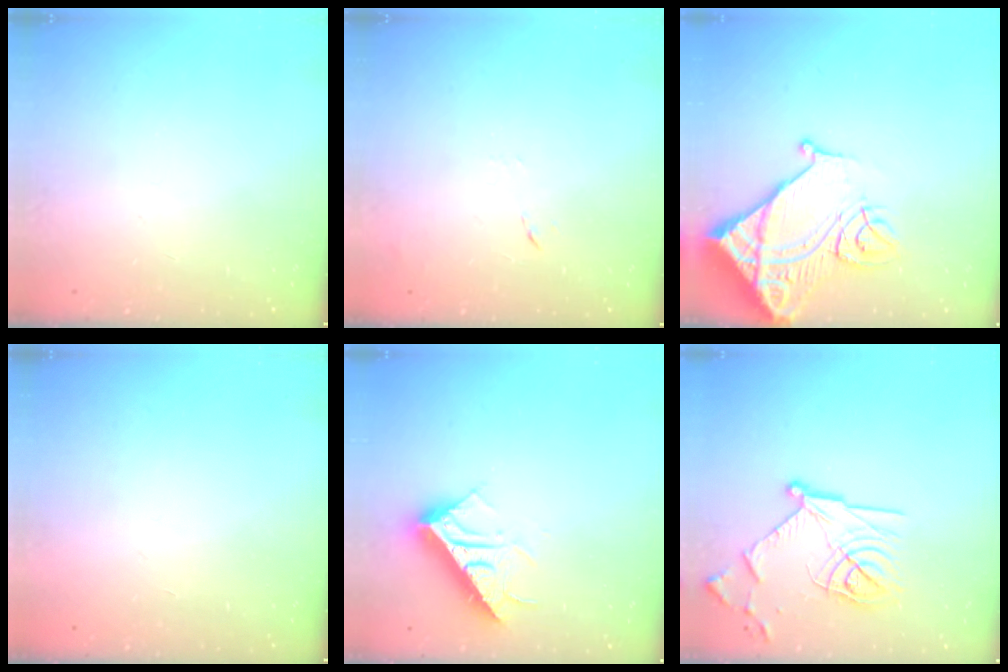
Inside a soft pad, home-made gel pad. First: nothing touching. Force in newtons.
{"total": 7.2, "press": 7.2, "slide": 0.6}
{"total": 16.9, "press": 16.8, "slide": 2.1}
{"total": 1.6, "press": 1.6, "slide": 0.1}
{"total": 16.3, "press": 16.3, "slide": 0.3}
{"total": 18.1, "press": 18.1, "slide": 1.0}